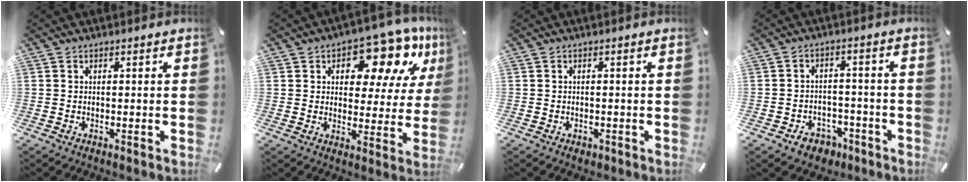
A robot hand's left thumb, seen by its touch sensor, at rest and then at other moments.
{"total": 14.8, "force": [9.3, 7.9, 8.3], "torque": [-0.108, -0.058, 0.156]}
{"total": 1.0, "force": [-0.6, 0.8, 0.3], "torque": [-0.006, 0.003, -0.012]}
{"total": 6.3, "force": [-3.8, 4.5, 2.1], "torque": [-0.033, 0.030, -0.067]}